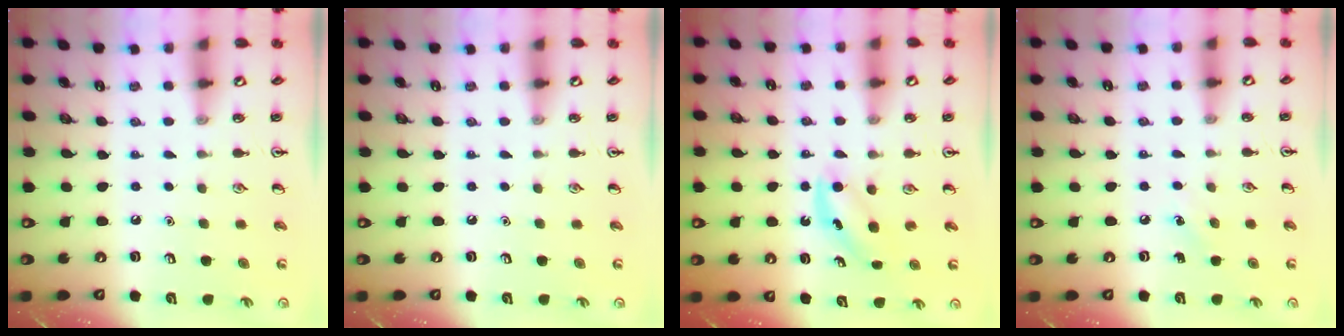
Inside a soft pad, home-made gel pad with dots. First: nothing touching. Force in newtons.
{"total": 0.0}
{"total": 4.0, "press": 3.9, "slide": 0.9}
{"total": 4.4, "press": 4.1, "slide": 1.5}